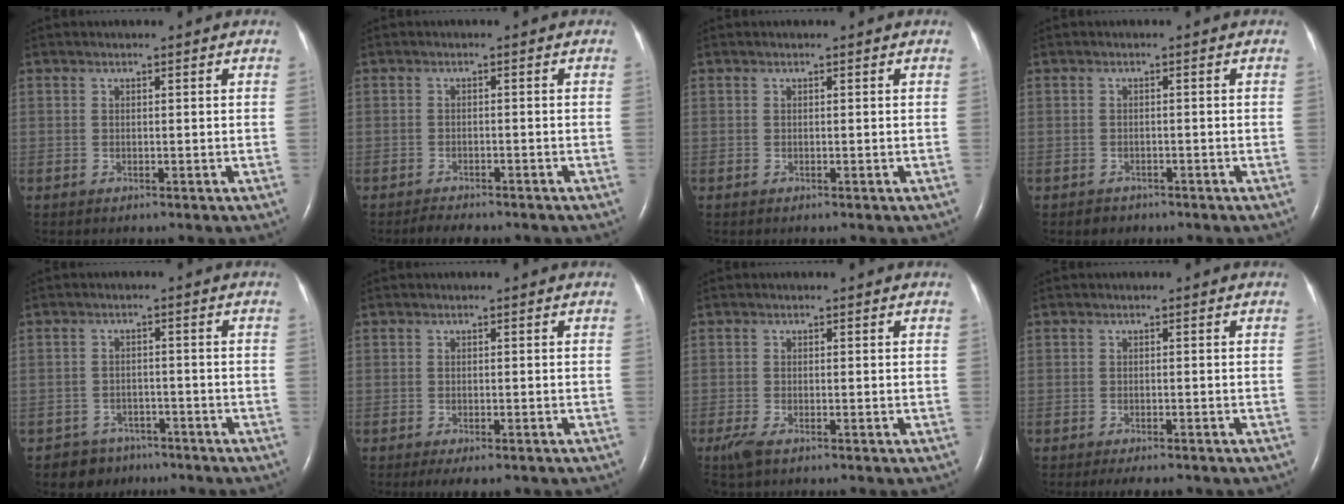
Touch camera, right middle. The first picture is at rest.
{"total": 4.0, "force": [-3.4, 1.1, 1.7], "torque": [-0.032, -0.007, -0.044]}
{"total": 0.0}
{"total": 1.5, "force": [-1.1, 1.0, 0.0], "torque": [-0.009, 0.002, -0.015]}
{"total": 4.8, "force": [-3.6, 3.1, -0.2], "torque": [0.005, 0.009, -0.052]}
{"total": 4.2, "force": [-3.0, 1.3, 2.6], "torque": [-0.033, -0.009, -0.041]}
{"total": 2.4, "force": [-1.6, 0.6, 1.7], "torque": [-0.046, -0.009, -0.031]}
{"total": 4.3, "force": [-3.6, 1.1, 2.1], "torque": [-0.024, -0.007, -0.047]}